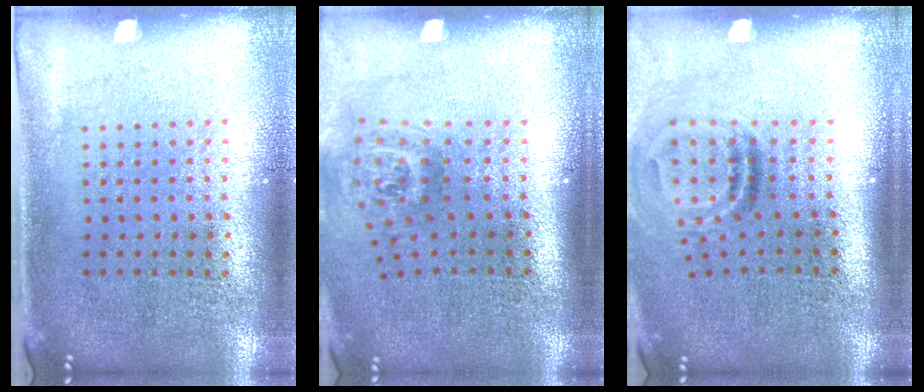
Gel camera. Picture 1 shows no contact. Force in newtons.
{"total": 1.8, "press": 1.2, "slide": 1.4}
{"total": 1.9, "press": 1.1, "slide": 1.5}